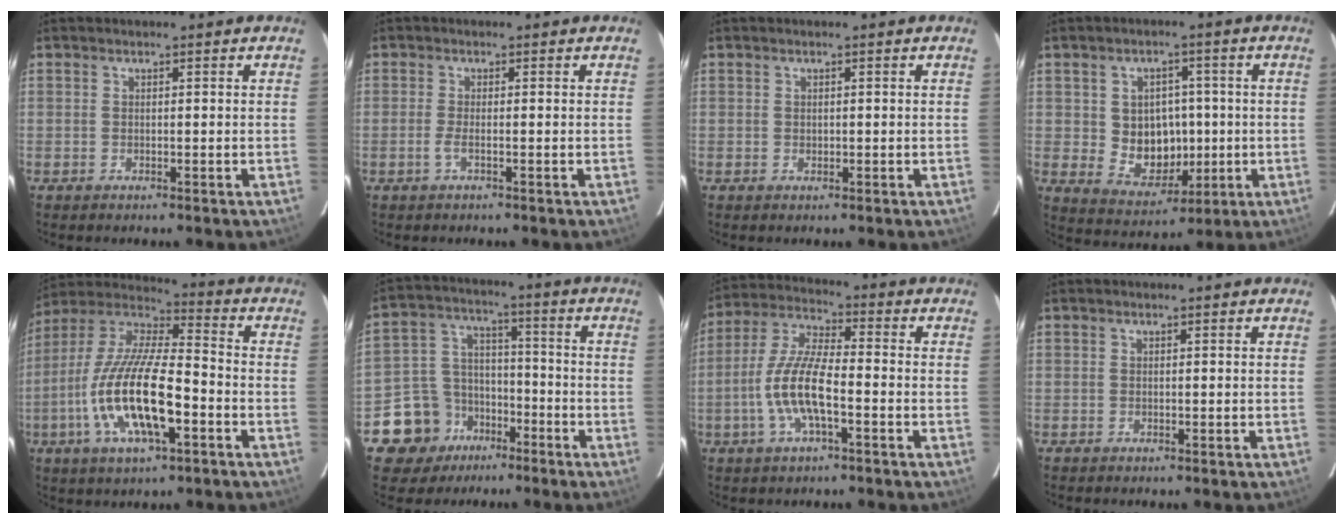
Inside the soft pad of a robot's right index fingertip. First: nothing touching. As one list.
[{"total": 1.7, "force": [-0.7, -0.1, 1.6], "torque": [-0.034, -0.003, -0.015]}, {"total": 0.6, "force": [0.1, 0.6, 0.0], "torque": [0.002, 0.000, 0.005]}, {"total": 9.3, "force": [-0.2, 8.1, 4.6], "torque": [-0.093, 0.003, 0.020]}, {"total": 19.1, "force": [-6.1, 5.9, 17.1], "torque": [-0.346, -0.015, -0.120]}, {"total": 11.3, "force": [-7.0, 8.7, 2.1], "torque": [-0.069, 0.044, -0.112]}, {"total": 11.4, "force": [-3.5, 3.3, 10.4], "torque": [-0.220, 0.000, -0.068]}, {"total": 0.0}]